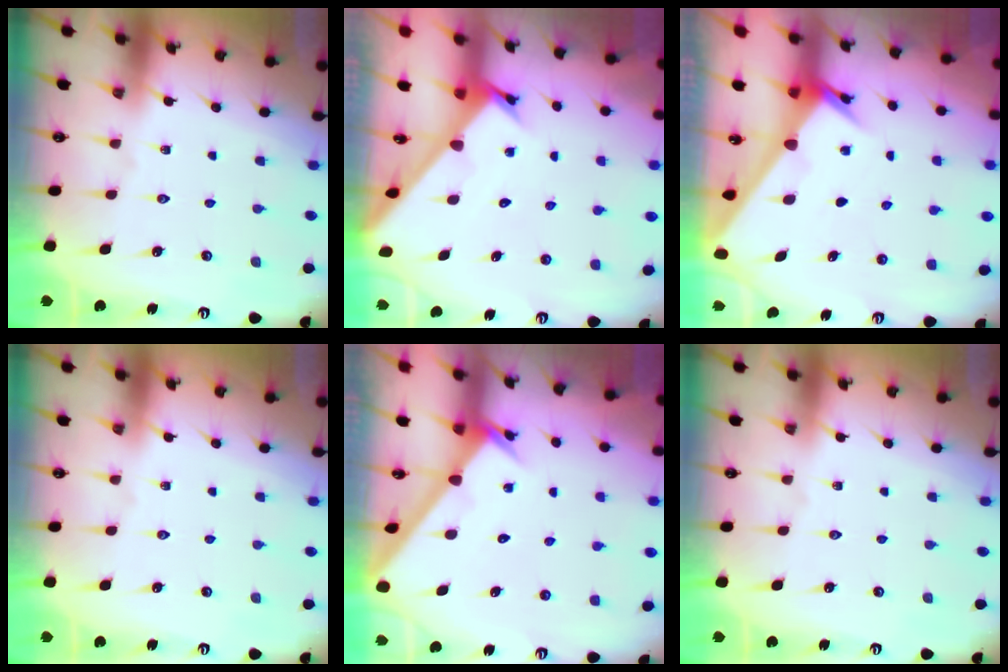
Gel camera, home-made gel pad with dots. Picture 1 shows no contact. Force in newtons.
{"total": 2.2, "press": 2.2, "slide": 0.2}
{"total": 2.7, "press": 2.7, "slide": 0.2}
{"total": 0.0}
{"total": 2.3, "press": 2.3, "slide": 0.2}
{"total": 0.0}